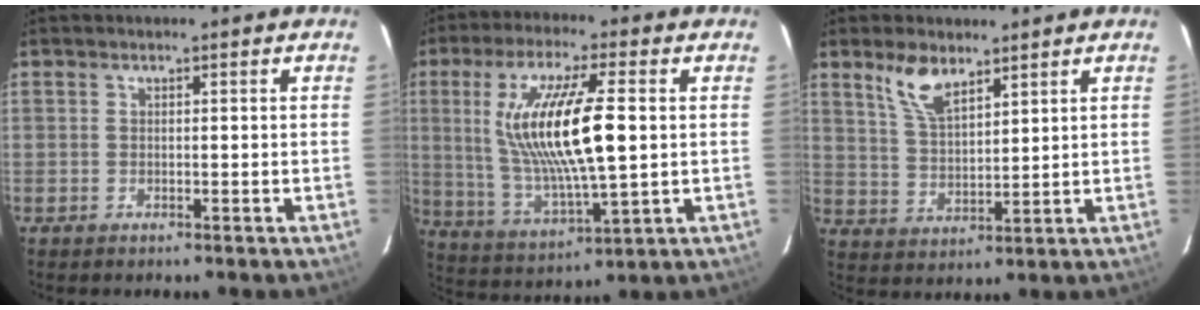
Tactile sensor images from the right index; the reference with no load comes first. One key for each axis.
{"total": 17.6, "fx": 2.5, "fy": 3.9, "fz": 17.0, "tx": -0.326, "ty": -0.007, "tz": 0.059}
{"total": 7.4, "fx": 5.1, "fy": 3.0, "fz": 4.5, "tx": -0.085, "ty": 0.006, "tz": 0.105}